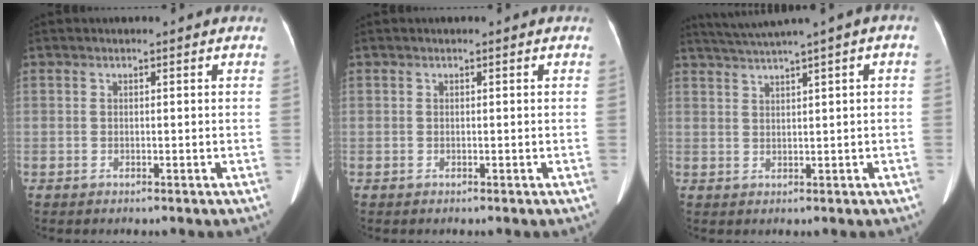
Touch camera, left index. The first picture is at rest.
{"total": 0.0}
{"total": 5.6, "force": [3.3, -0.6, 4.4], "torque": [-0.082, 0.025, 0.062]}